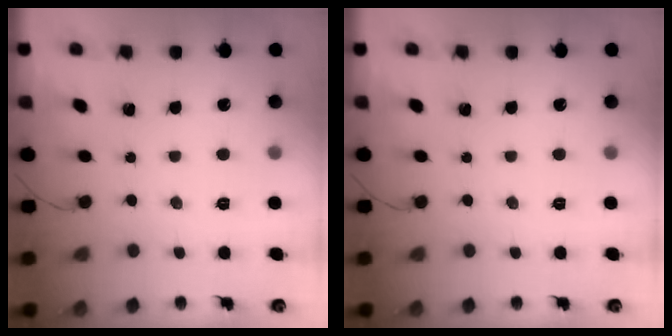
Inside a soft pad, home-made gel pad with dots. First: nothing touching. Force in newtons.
{"total": 0.0}